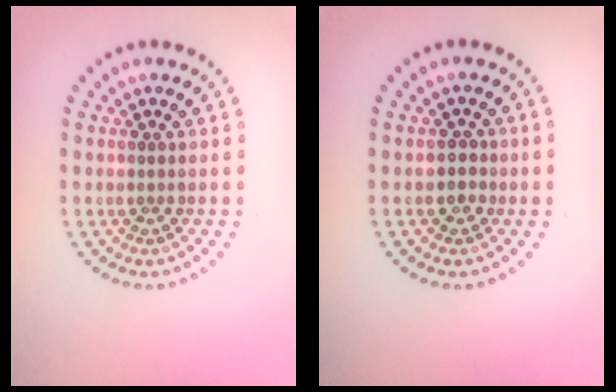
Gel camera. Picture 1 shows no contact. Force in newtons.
{"total": 1.5, "press": 1.4, "slide": 0.7}